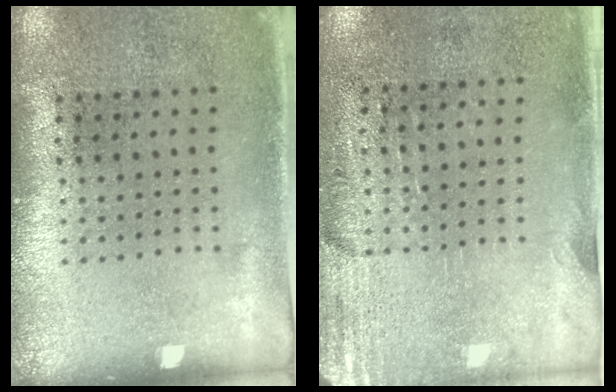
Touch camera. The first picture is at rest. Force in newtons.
{"total": 2.8, "press": 2.5, "slide": 1.4}